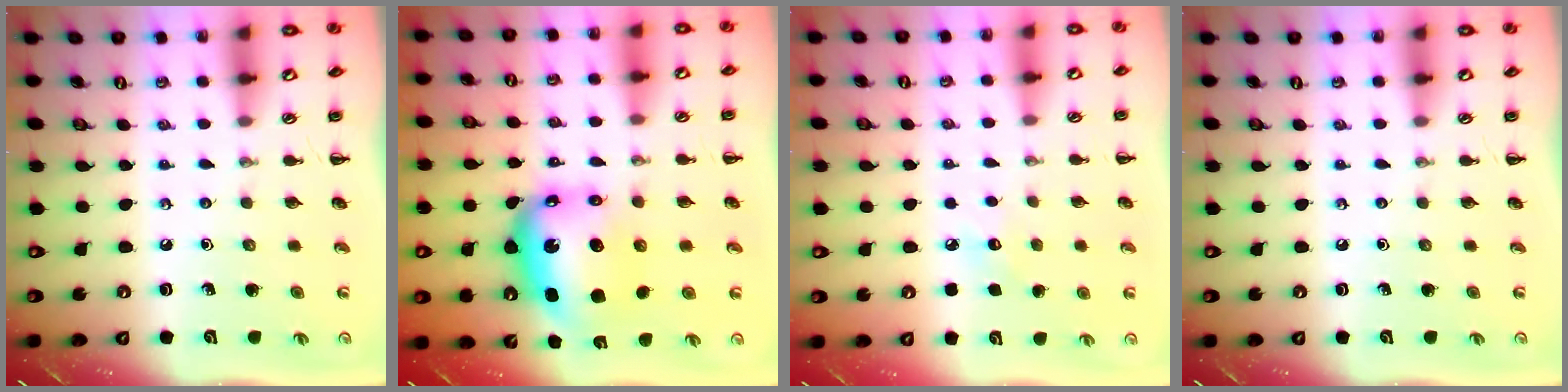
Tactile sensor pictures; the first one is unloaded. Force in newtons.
{"total": 9.5, "press": 8.9, "slide": 3.2}
{"total": 6.0, "press": 5.7, "slide": 1.6}
{"total": 0.0}